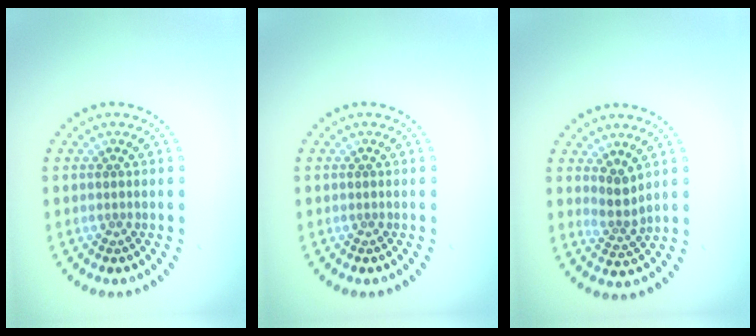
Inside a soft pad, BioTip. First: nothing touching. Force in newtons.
{"total": 0.0}
{"total": 2.2, "press": 1.6, "slide": 1.5}